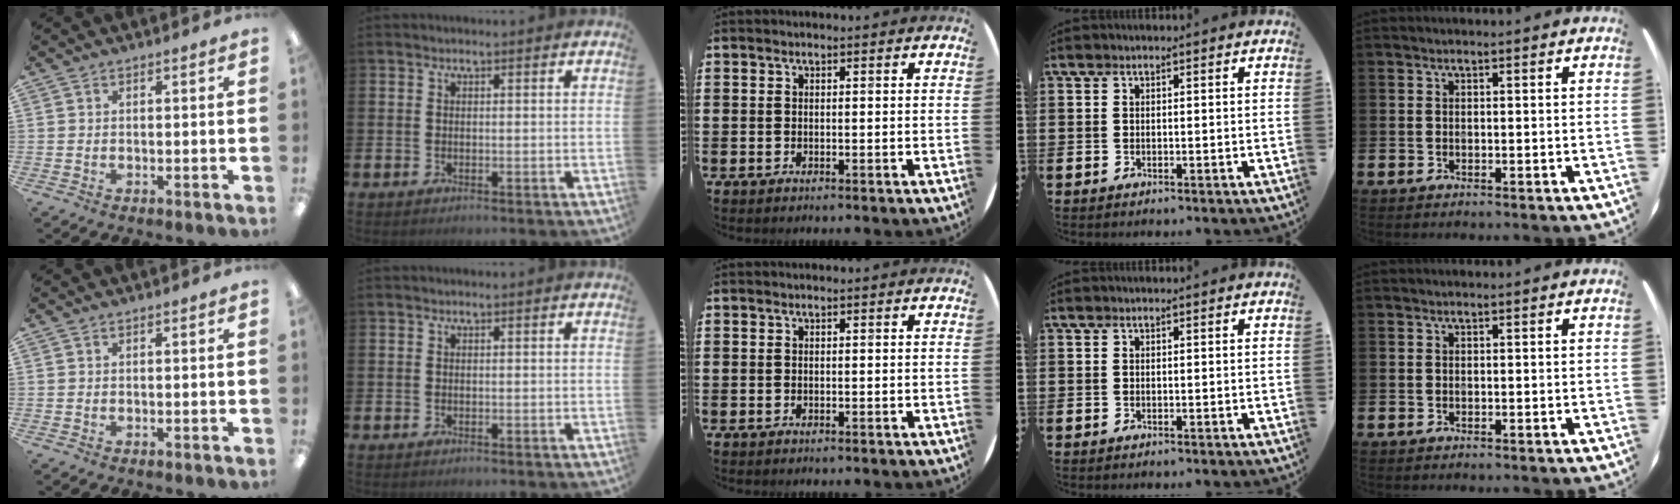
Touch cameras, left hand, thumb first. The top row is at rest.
{}